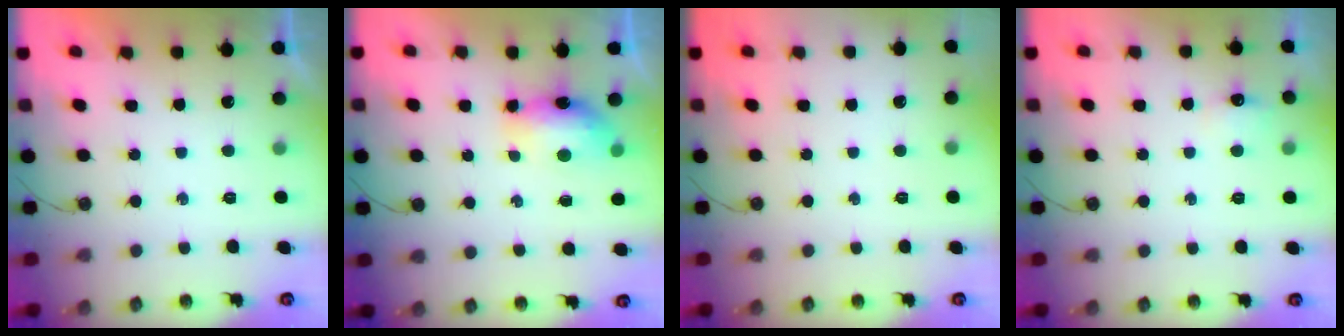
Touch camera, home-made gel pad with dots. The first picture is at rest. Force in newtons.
{"total": 11.3, "press": 8.7, "slide": 7.2}
{"total": 0.0}
{"total": 5.3, "press": 5.3, "slide": 0.7}